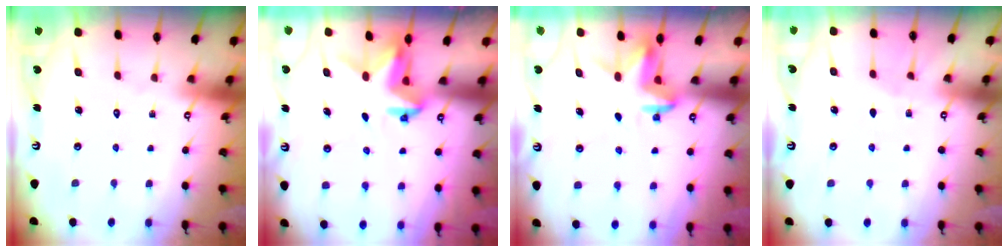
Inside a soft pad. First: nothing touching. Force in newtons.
{"total": 3.4, "press": 3.4, "slide": 0.2}
{"total": 3.8, "press": 3.8, "slide": 0.3}
{"total": 2.1, "press": 2.1, "slide": 0.3}